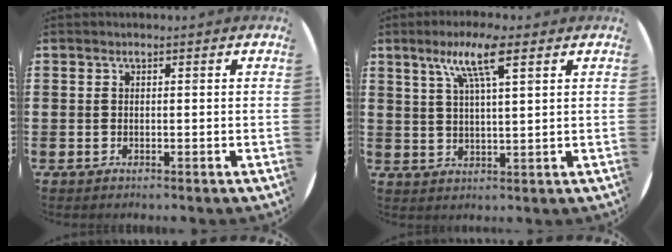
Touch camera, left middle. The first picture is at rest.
{"total": 7.5, "force": [4.4, 1.3, 5.9], "torque": [-0.119, 0.007, 0.072]}